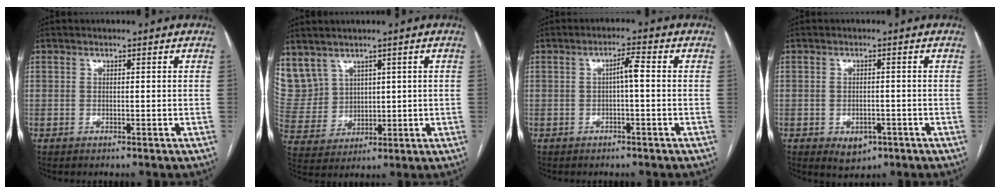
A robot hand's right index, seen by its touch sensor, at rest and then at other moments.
{"total": 10.6, "force": [6.1, 8.4, 2.1], "torque": [-0.075, 0.041, 0.154]}
{"total": 2.7, "force": [0.0, 0.3, 2.7], "torque": [-0.045, 0.006, 0.000]}
{"total": 3.3, "force": [-1.5, 2.4, 1.8], "torque": [-0.019, 0.001, -0.010]}